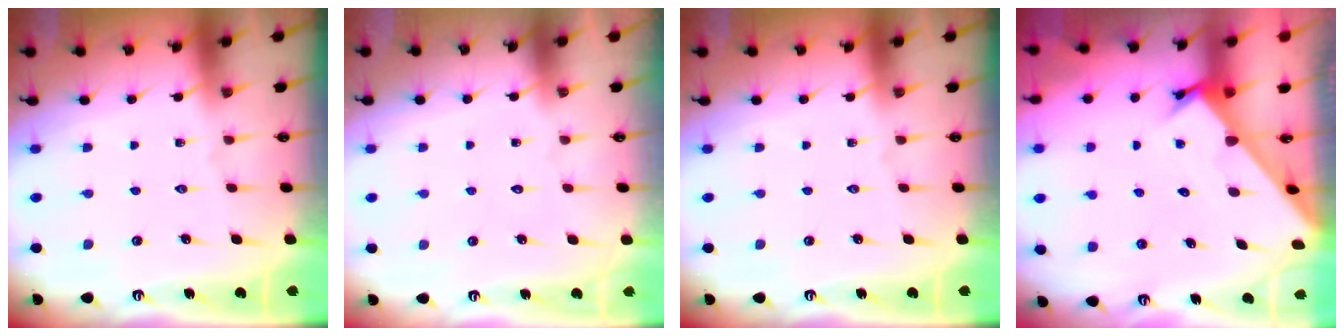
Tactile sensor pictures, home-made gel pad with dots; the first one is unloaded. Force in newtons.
{"total": 1.6, "press": 1.6, "slide": 0.1}
{"total": 0.0}
{"total": 2.2, "press": 2.2, "slide": 0.1}